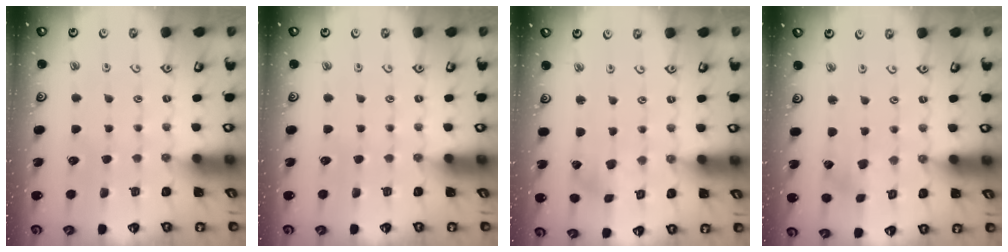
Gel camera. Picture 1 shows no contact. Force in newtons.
{"total": 0.0}
{"total": 0.0}
{"total": 1.6, "press": 1.5, "slide": 0.2}